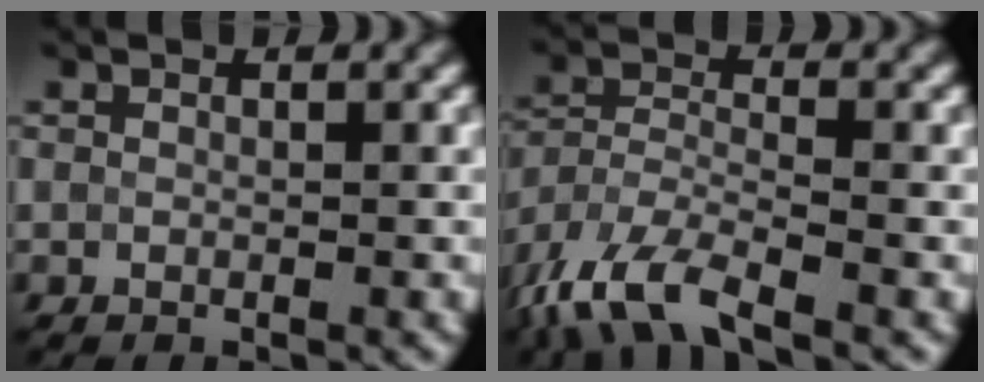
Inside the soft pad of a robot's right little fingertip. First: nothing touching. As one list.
[{"total": 8.7, "force": [-6.0, 3.1, 5.6], "torque": [-0.121, -0.016, -0.124]}]